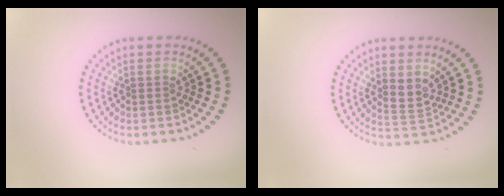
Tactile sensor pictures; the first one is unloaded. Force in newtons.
{"total": 2.1, "press": 1.7, "slide": 1.3}